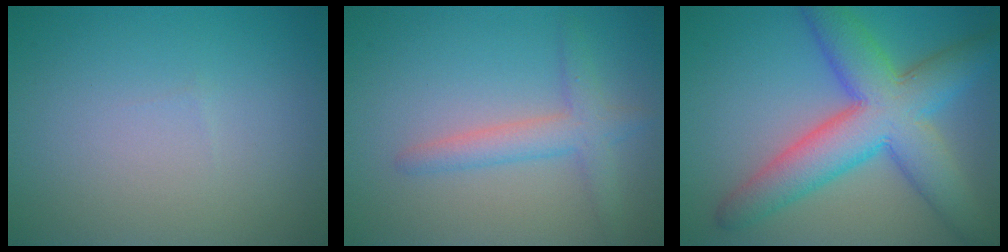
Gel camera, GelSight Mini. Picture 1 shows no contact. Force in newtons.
{"total": 3.0, "press": 3.0, "slide": 0.1}
{"total": 9.4, "press": 9.3, "slide": 0.5}